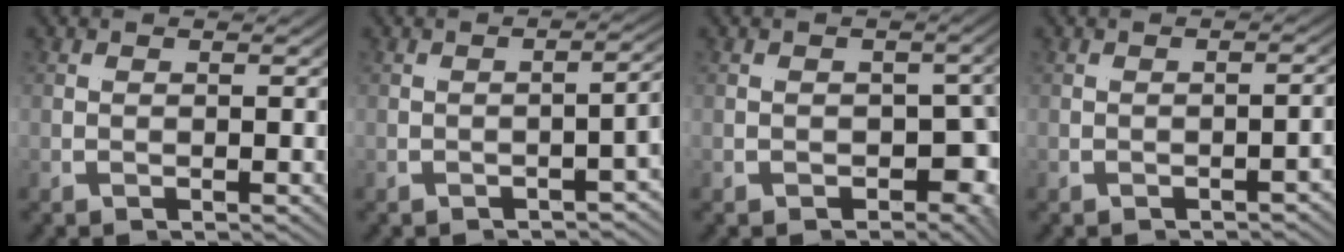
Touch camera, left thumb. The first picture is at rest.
{"total": 2.0, "force": [-0.9, -1.2, 1.2], "torque": [-0.021, 0.014, -0.015]}
{"total": 6.7, "force": [-0.6, 4.0, 5.3], "torque": [-0.063, -0.017, 0.000]}
{"total": 1.2, "force": [-0.5, -1.1, 0.0], "torque": [-0.004, 0.010, -0.010]}